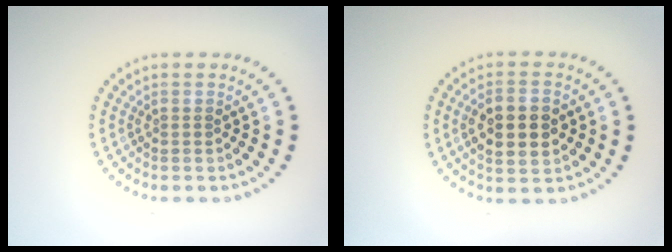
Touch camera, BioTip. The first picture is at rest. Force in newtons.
{"total": 4.9, "press": 4.9, "slide": 0.3}